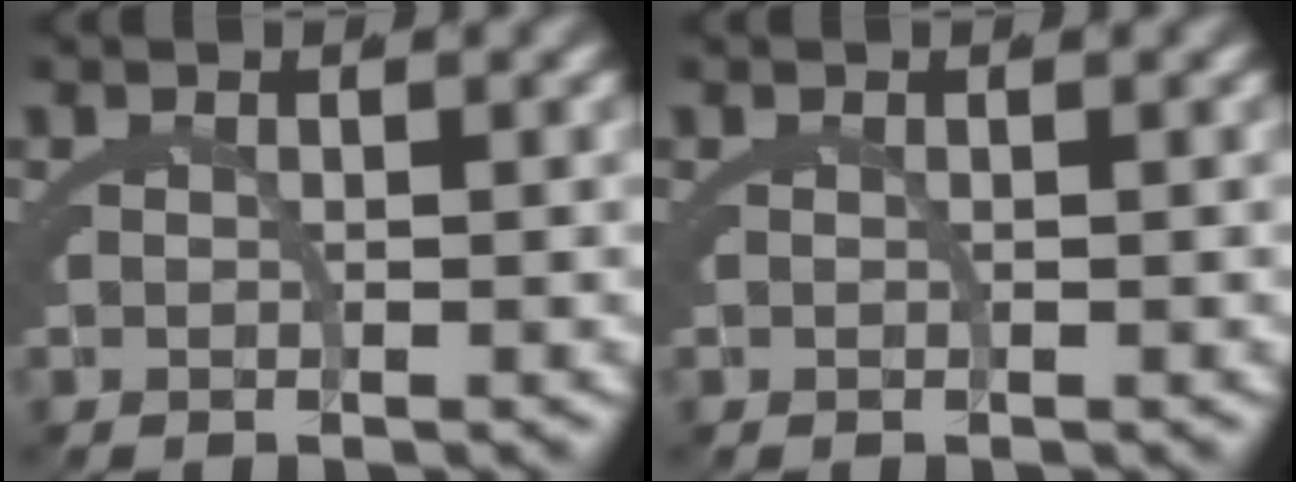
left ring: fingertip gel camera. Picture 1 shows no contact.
{"total": 0.0}